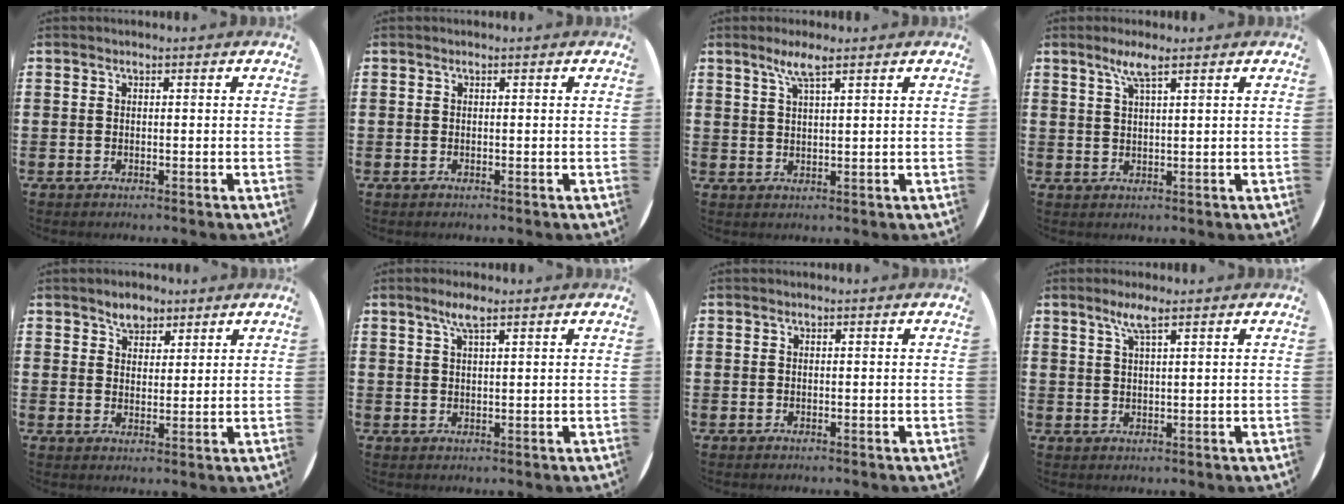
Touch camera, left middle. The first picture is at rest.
{"total": 0.0}
{"total": 3.5, "force": [2.4, 0.3, 2.5], "torque": [-0.054, 0.005, 0.042]}
{"total": 3.4, "force": [2.3, 0.2, 2.5], "torque": [-0.053, 0.005, 0.039]}
{"total": 3.3, "force": [2.8, 1.7, 0.5], "torque": [0.001, 0.000, 0.050]}
{"total": 2.8, "force": [1.9, 0.4, 2.1], "torque": [-0.043, 0.007, 0.031]}
{"total": 0.0}
{"total": 3.2, "force": [2.0, 0.2, 2.4], "torque": [-0.050, 0.005, 0.034]}